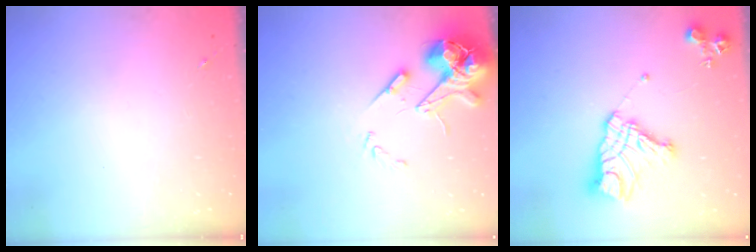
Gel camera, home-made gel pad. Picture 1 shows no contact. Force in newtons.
{"total": 13.7, "press": 13.5, "slide": 2.2}
{"total": 16.0, "press": 15.9, "slide": 1.4}